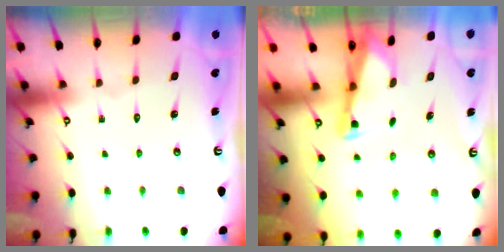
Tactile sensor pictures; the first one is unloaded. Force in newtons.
{"total": 2.6, "press": 2.6, "slide": 0.2}